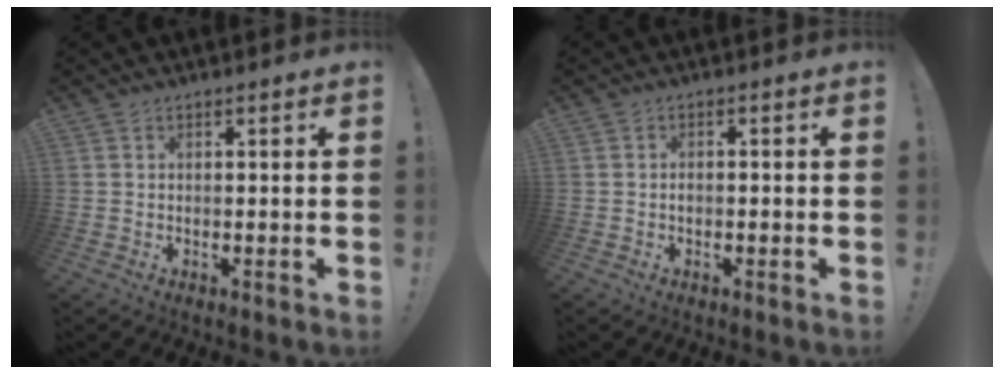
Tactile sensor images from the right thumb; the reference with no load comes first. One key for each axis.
{"total": 1.0, "fx": -0.8, "fy": 0.5, "fz": 0.4, "tx": -0.011, "ty": 0.003, "tz": -0.014}